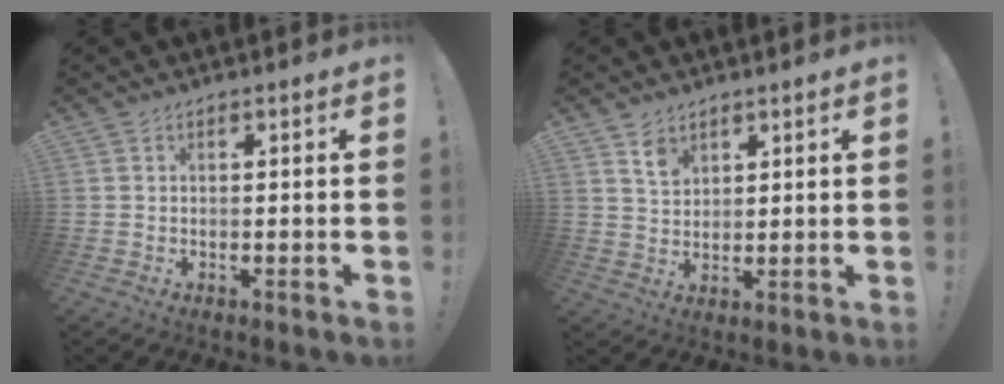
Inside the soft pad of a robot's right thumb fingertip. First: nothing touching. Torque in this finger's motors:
{"motor_torque": [-0.01, 0.07, 0.17, 0.06, -0.03]}